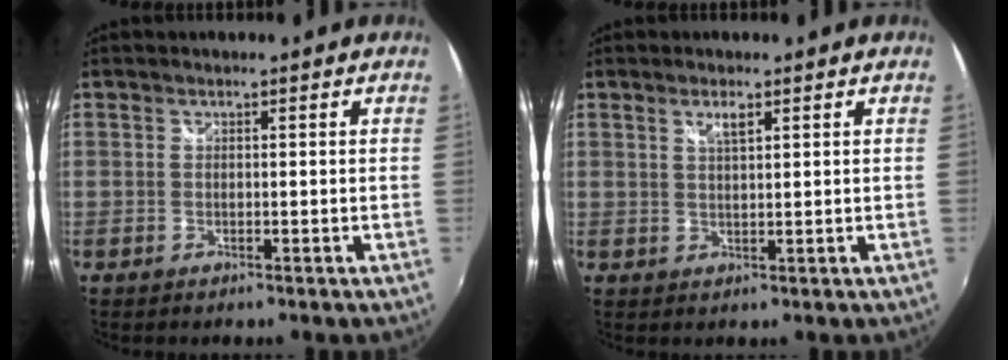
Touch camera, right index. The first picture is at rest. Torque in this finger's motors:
{"motor_torque": [0.08, 0.16, 0.02, 0.03]}